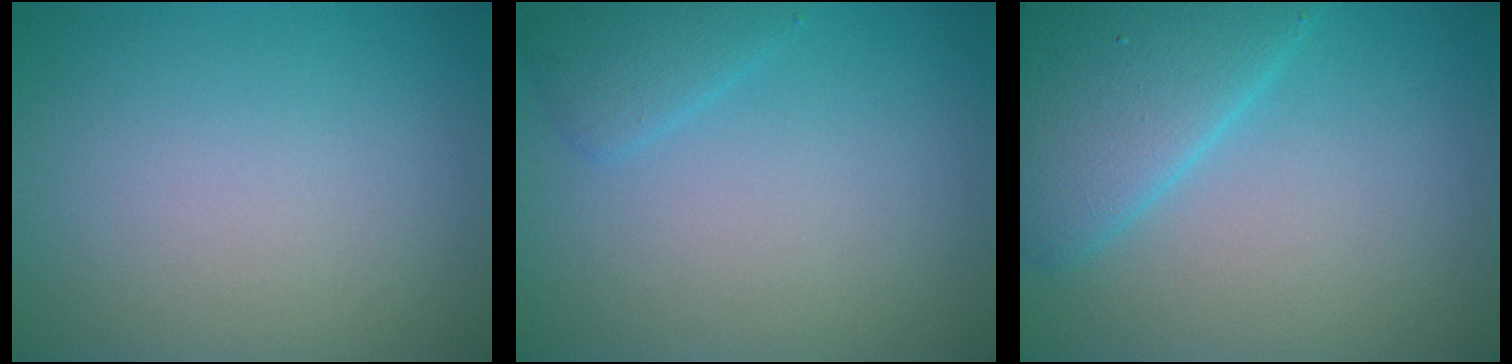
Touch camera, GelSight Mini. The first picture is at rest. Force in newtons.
{"total": 1.7, "press": 1.7, "slide": 0.1}
{"total": 6.0, "press": 6.0, "slide": 0.3}